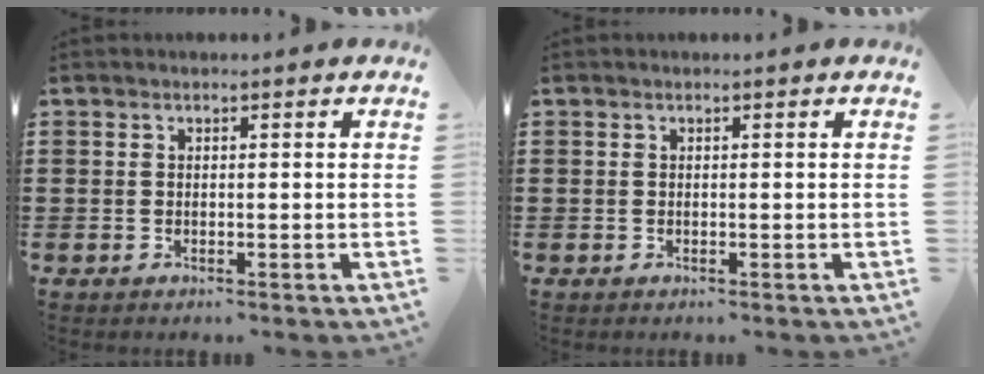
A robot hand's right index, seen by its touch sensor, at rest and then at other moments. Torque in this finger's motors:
{"motor_torque": [-0.01, 0.37, 0.00, 0.00]}